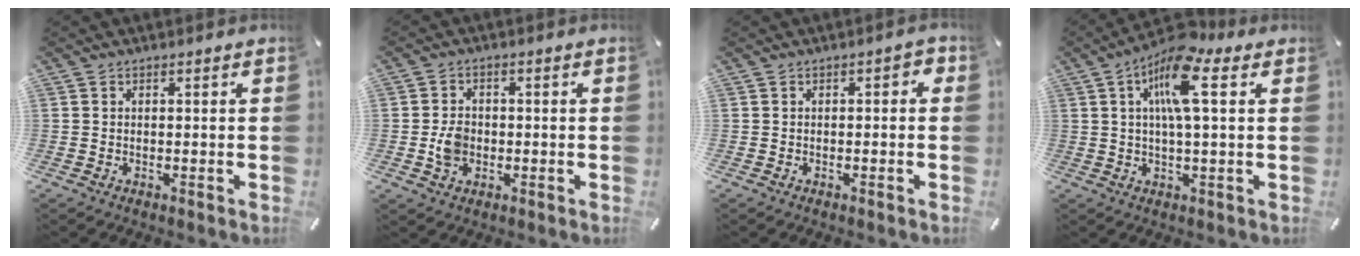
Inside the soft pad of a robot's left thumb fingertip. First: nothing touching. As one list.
[{"total": 5.1, "force": [-0.9, 4.1, 2.9], "torque": [-0.055, 0.000, -0.018]}, {"total": 1.7, "force": [-0.8, 1.0, 1.1], "torque": [-0.021, 0.008, -0.017]}, {"total": 12.4, "force": [4.3, 3.9, 11.0], "torque": [-0.207, 0.003, 0.074]}]